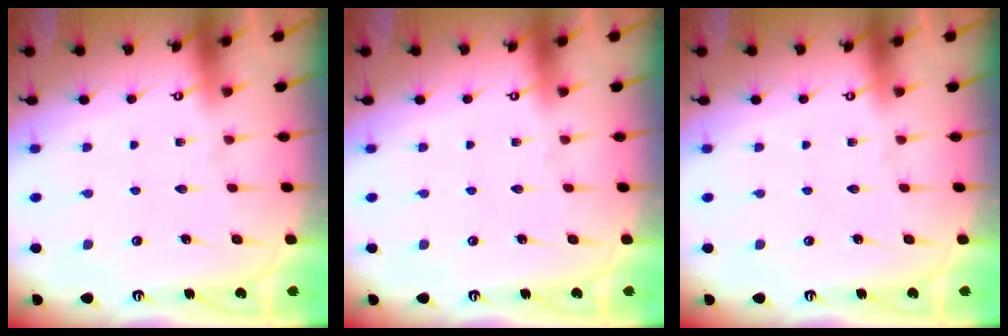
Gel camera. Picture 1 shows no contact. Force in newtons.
{"total": 0.0}
{"total": 0.0}